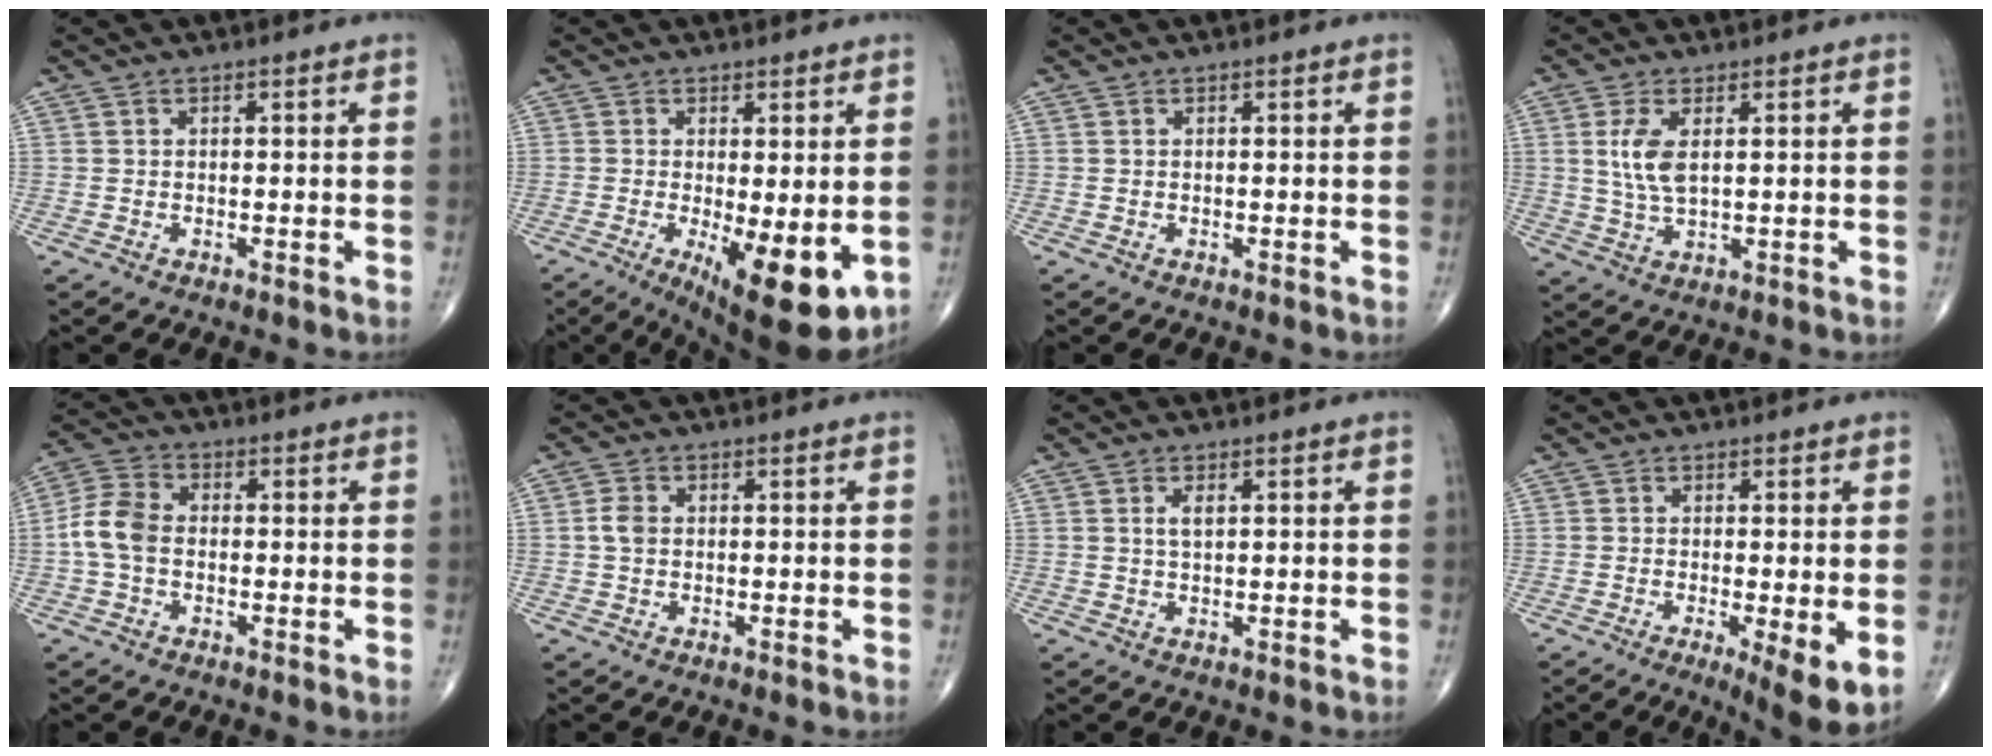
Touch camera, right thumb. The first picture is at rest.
{"total": 12.6, "force": [-3.0, 4.1, 11.6], "torque": [-0.162, -0.028, -0.032]}
{"total": 0.0}
{"total": 6.0, "force": [1.4, 2.6, 5.2], "torque": [-0.116, -0.008, 0.034]}
{"total": 7.0, "force": [-0.8, 4.8, 5.0], "torque": [-0.102, 0.021, -0.028]}
{"total": 2.5, "force": [0.0, 1.8, 1.7], "torque": [-0.034, 0.003, -0.004]}
{"total": 2.0, "force": [0.6, 0.9, 1.6], "torque": [-0.031, 0.000, 0.013]}
{"total": 7.3, "force": [-1.6, 1.6, 7.0], "torque": [-0.111, -0.024, -0.025]}